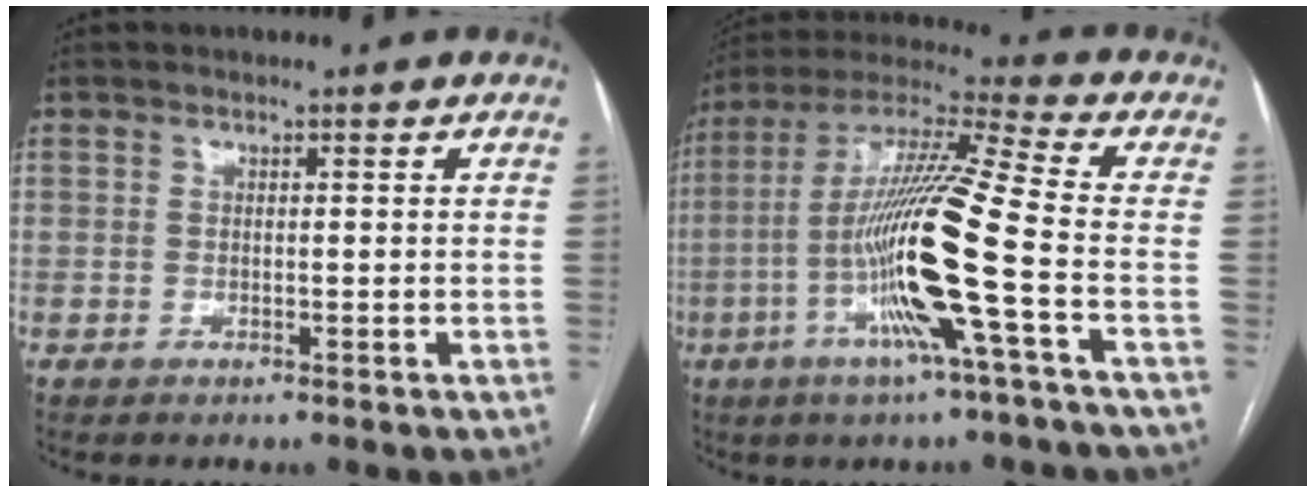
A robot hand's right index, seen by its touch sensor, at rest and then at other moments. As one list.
[{"total": 17.5, "force": [-4.7, -1.1, 16.8], "torque": [-0.328, -0.008, -0.100]}]